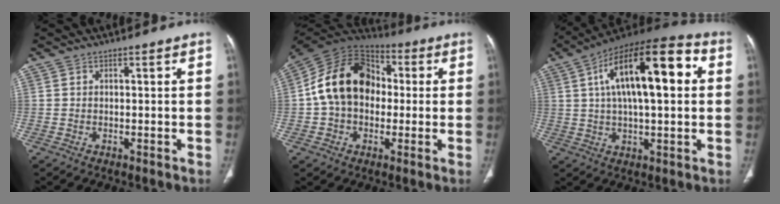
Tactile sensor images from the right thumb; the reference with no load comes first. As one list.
[{"total": 17.1, "force": [0.6, 12.8, 11.4], "torque": [-0.177, 0.039, -0.001]}, {"total": 21.8, "force": [5.0, 8.3, 19.5], "torque": [-0.307, 0.023, 0.070]}]